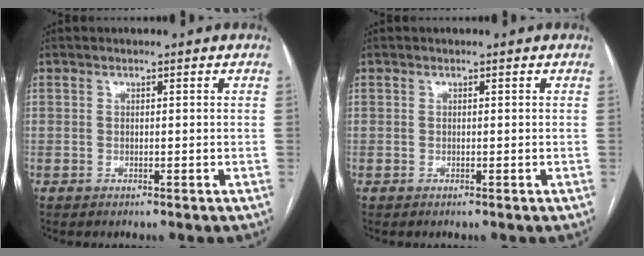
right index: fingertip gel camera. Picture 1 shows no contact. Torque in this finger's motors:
{"motor_torque": [-0.08, 0.01, 0.01, 0.01]}